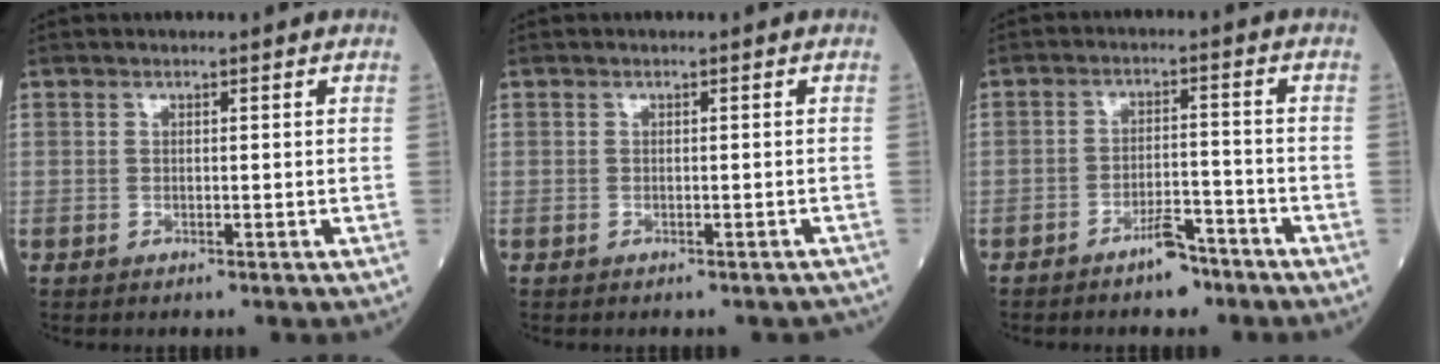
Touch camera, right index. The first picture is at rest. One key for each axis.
{"total": 1.7, "fx": -1.4, "fy": 0.8, "fz": 0.4, "tx": 0.000, "ty": 0.003, "tz": -0.017}
{"total": 4.6, "fx": -3.6, "fy": 1.5, "fz": 2.5, "tx": -0.041, "ty": 0.006, "tz": -0.057}